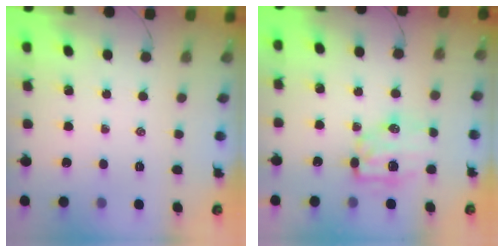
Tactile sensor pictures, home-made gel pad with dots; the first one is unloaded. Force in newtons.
{"total": 7.8, "press": 7.7, "slide": 1.0}